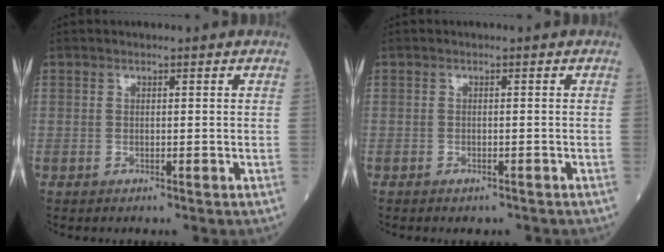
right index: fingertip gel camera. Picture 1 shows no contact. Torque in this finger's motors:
{"motor_torque": [-0.03, 0.02, -0.04, -0.01]}